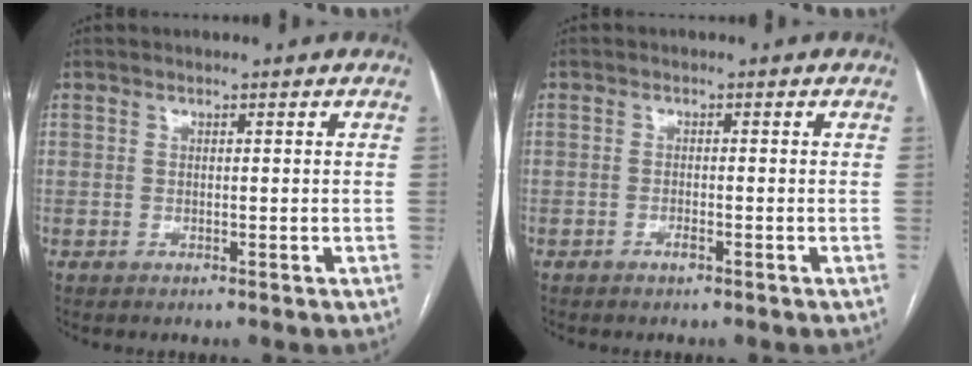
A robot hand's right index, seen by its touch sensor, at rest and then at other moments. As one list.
[{"total": 1.1, "force": [-0.8, 0.2, 0.7], "torque": [-0.015, 0.001, -0.013]}]